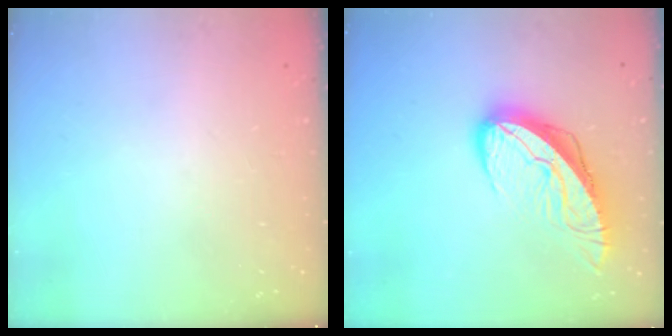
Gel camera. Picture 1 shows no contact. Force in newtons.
{"total": 11.1, "press": 11.0, "slide": 1.3}